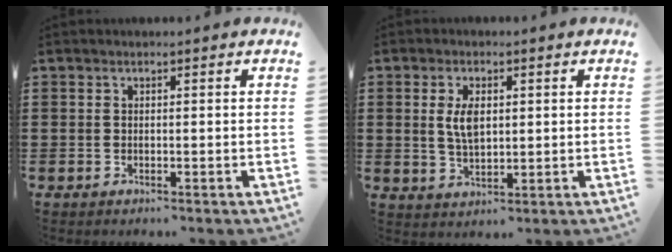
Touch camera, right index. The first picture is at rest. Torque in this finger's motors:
{"motor_torque": [0.52, 0.48, 0.52, 0.09]}